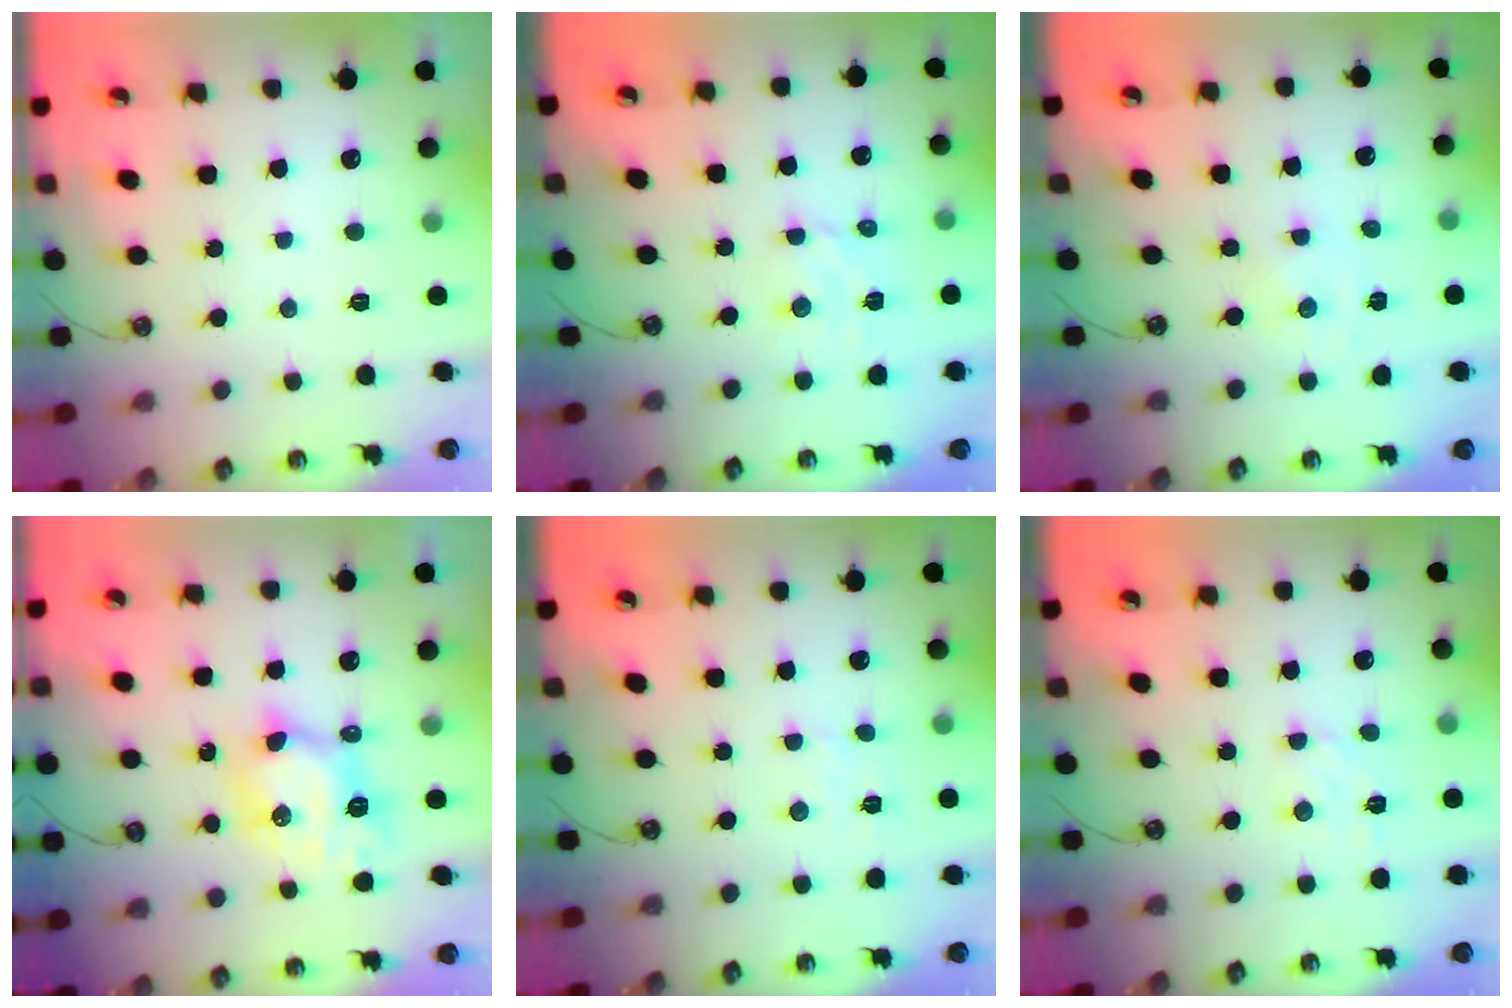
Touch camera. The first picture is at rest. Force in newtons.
{"total": 3.9, "press": 3.8, "slide": 0.8}
{"total": 0.0}
{"total": 7.2, "press": 7.2, "slide": 0.6}
{"total": 2.5, "press": 2.5, "slide": 0.4}
{"total": 5.6, "press": 5.5, "slide": 0.6}